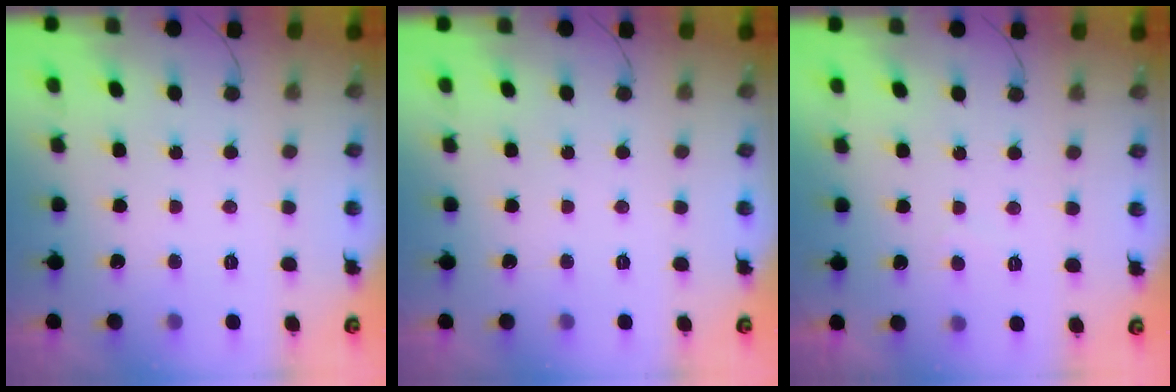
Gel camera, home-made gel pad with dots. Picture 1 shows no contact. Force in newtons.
{"total": 0.0}
{"total": 0.8, "press": 0.7, "slide": 0.3}